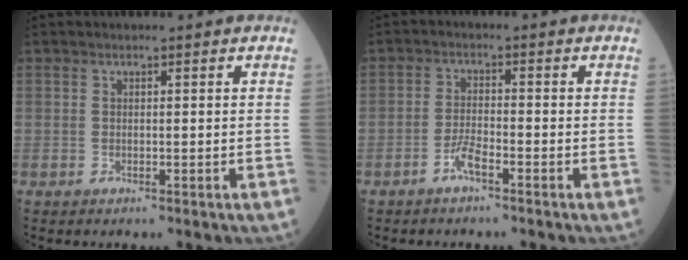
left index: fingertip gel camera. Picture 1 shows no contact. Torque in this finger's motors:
{"motor_torque": [0.20, 0.12, 0.04, 0.02]}